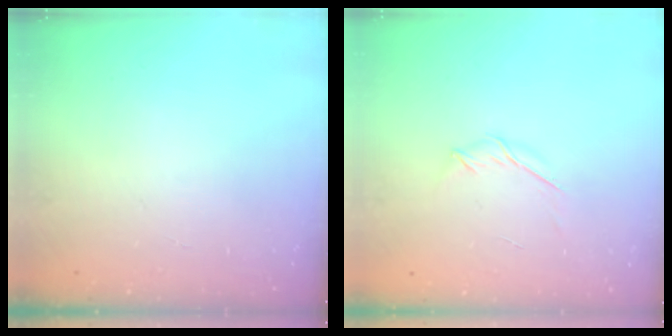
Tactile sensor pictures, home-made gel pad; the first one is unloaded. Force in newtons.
{"total": 3.8, "press": 3.7, "slide": 0.9}